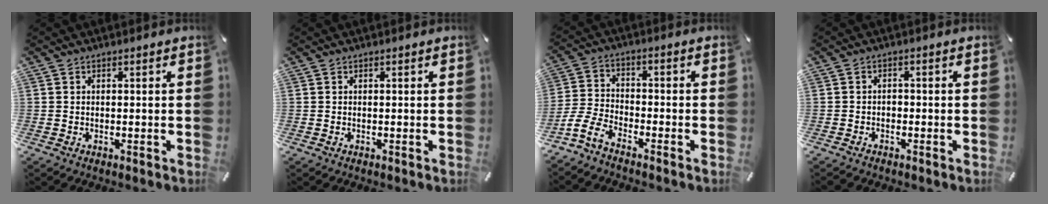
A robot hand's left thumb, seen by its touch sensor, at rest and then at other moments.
{"total": 0.0}
{"total": 7.2, "force": [-5.4, 3.2, 3.4], "torque": [-0.081, 0.013, -0.108]}
{"total": 1.4, "force": [-1.0, 0.8, 0.4], "torque": [-0.010, 0.008, -0.022]}